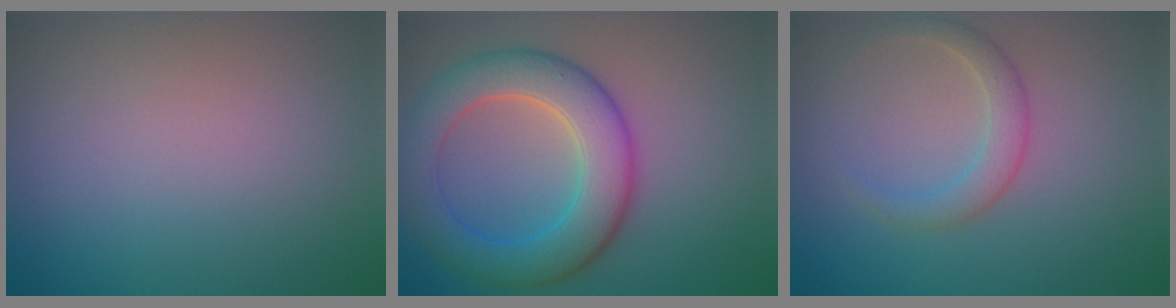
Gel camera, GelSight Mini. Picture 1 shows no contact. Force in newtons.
{"total": 7.3, "press": 7.3, "slide": 0.1}
{"total": 2.3, "press": 2.3, "slide": 0.1}